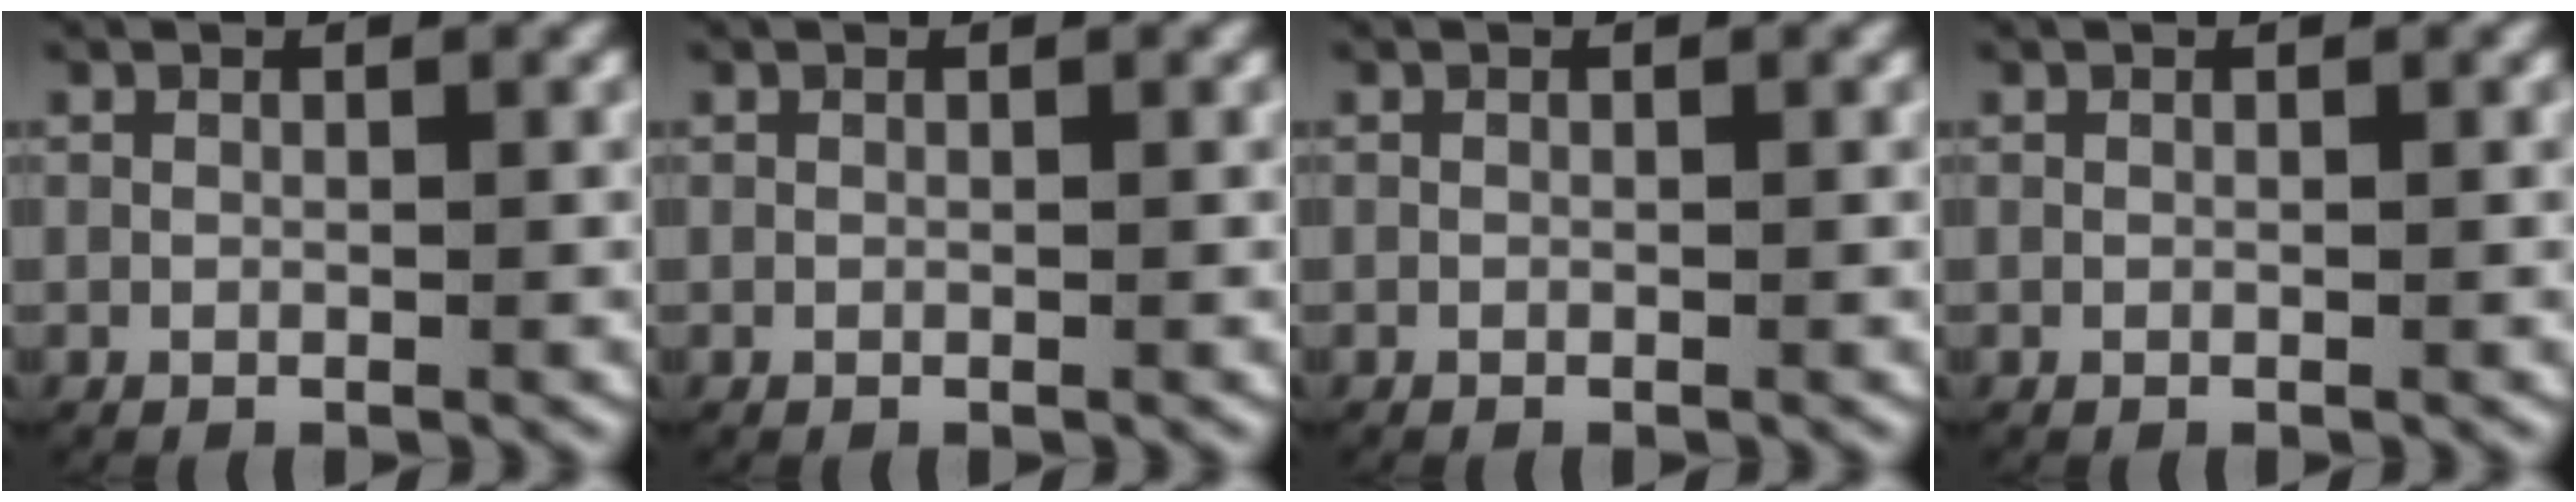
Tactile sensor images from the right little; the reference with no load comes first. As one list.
[{"total": 0.0}, {"total": 0.0}, {"total": 0.0}]